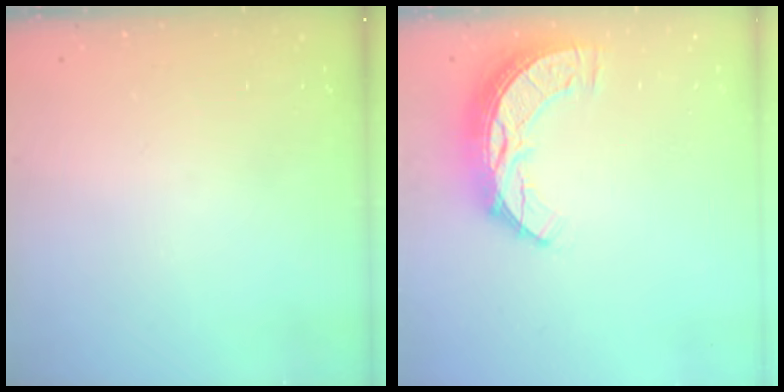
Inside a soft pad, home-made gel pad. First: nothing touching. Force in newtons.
{"total": 10.4, "press": 10.3, "slide": 0.9}